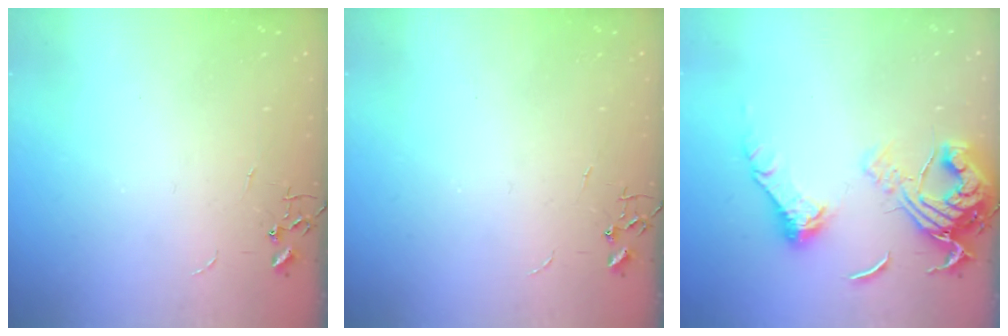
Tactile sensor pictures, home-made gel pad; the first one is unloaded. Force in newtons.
{"total": 0.0}
{"total": 16.8, "press": 16.7, "slide": 1.8}